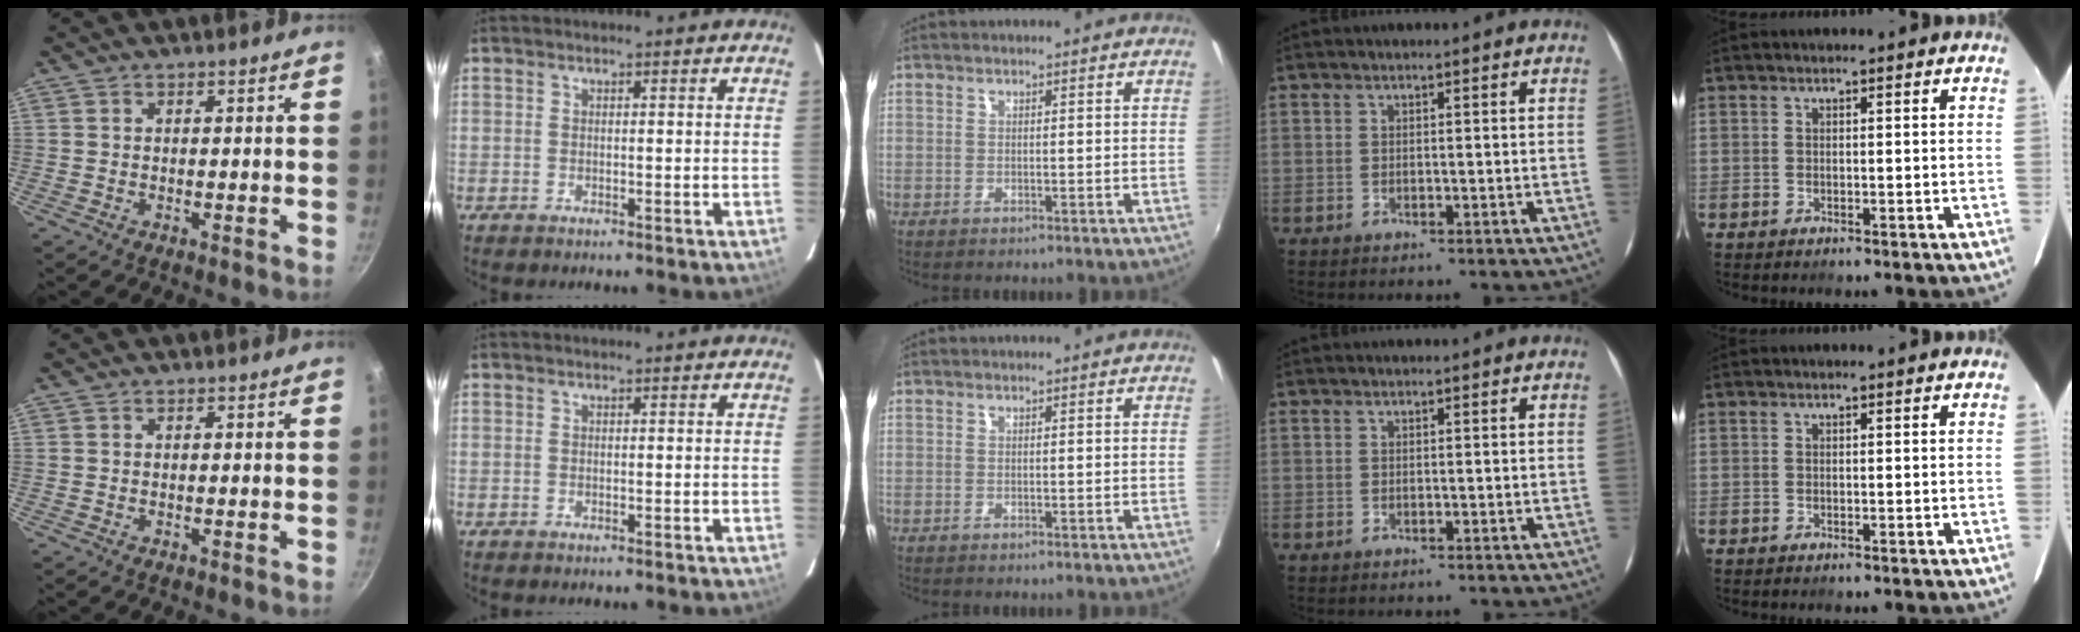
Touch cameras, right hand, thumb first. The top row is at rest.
{}